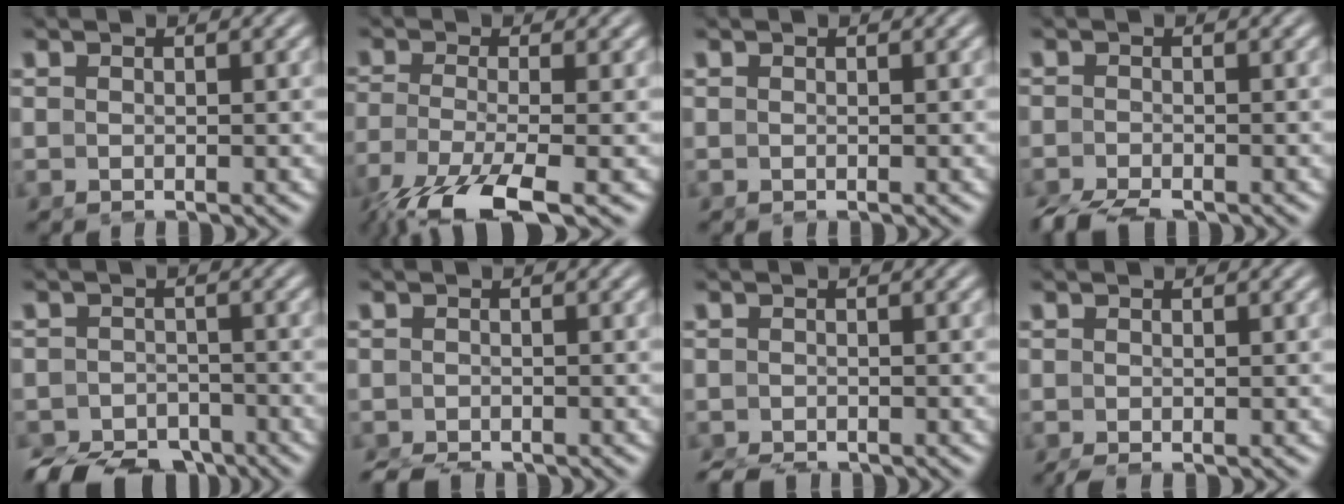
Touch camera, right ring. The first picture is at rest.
{"total": 6.9, "force": [-4.6, 2.1, 4.7], "torque": [-0.112, -0.041, -0.059]}
{"total": 0.0}
{"total": 3.4, "force": [-3.1, 1.0, 1.0], "torque": [-0.021, -0.020, -0.049]}
{"total": 7.5, "force": [-6.4, 3.4, 1.8], "torque": [-0.006, -0.023, -0.105]}
{"total": 3.3, "force": [-2.9, 1.4, 0.6], "torque": [-0.011, -0.019, -0.043]}
{"total": 2.8, "force": [-2.5, 1.3, 0.4], "torque": [-0.010, -0.018, -0.037]}
{"total": 1.1, "force": [-1.0, 0.2, 0.5], "torque": [-0.008, -0.008, -0.012]}